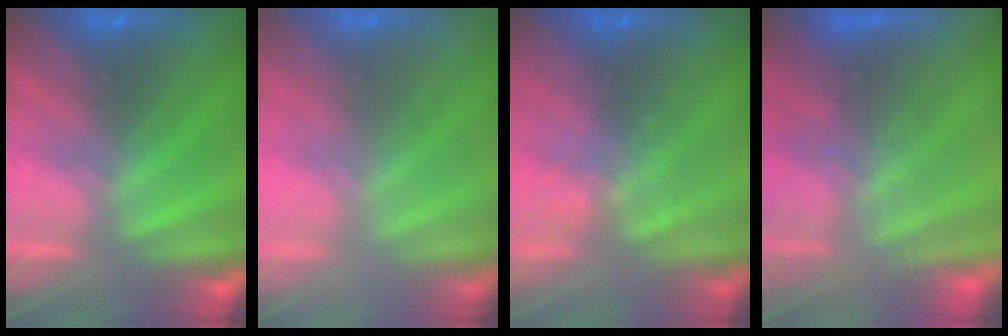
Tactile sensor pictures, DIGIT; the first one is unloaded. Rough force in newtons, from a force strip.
{"total": 2.7}
{"total": 4.5}
{"total": 7.0}